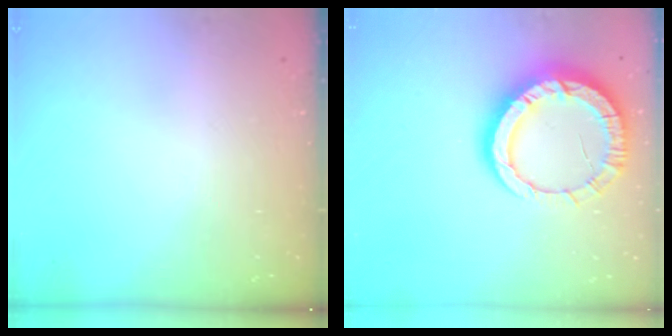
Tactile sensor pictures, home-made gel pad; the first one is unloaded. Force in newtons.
{"total": 14.6, "press": 14.5, "slide": 1.4}